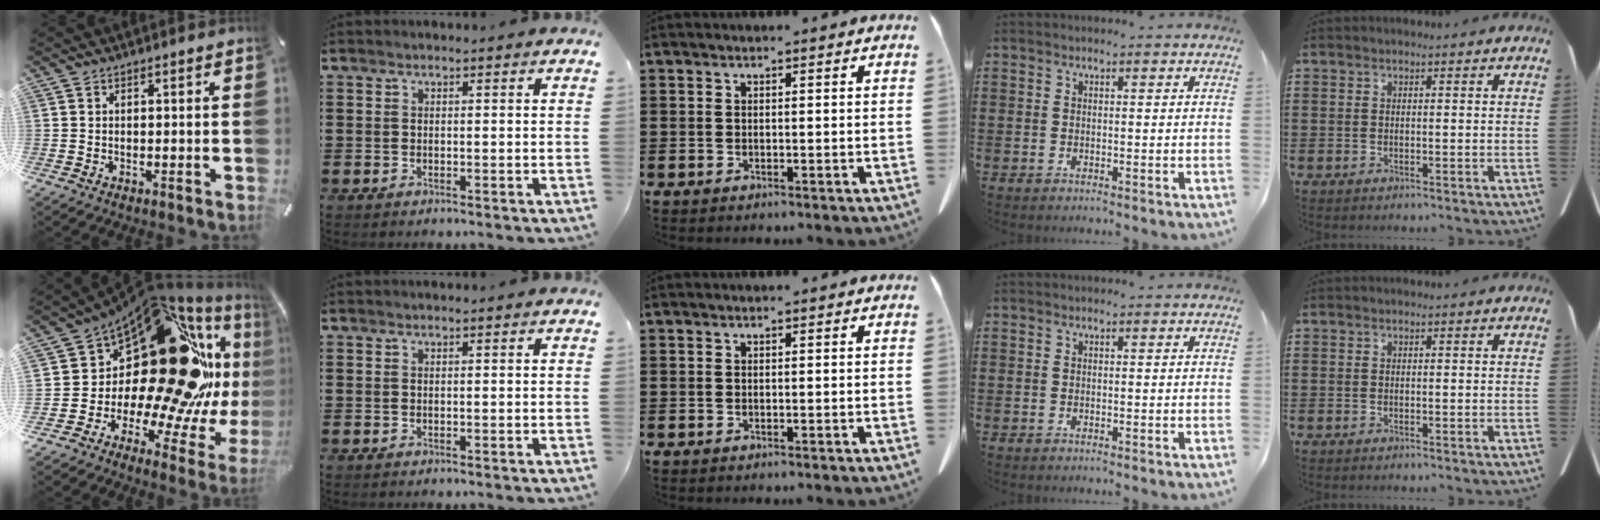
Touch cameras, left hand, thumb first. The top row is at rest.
{"thumb": {"total": 29.8, "force": [9.1, 16.7, 23.0], "torque": [-0.330, -0.130, 0.198]}}